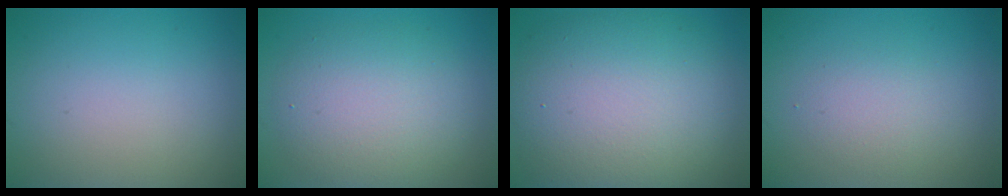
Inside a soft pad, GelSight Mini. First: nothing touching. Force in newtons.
{"total": 5.9, "press": 5.9, "slide": 0.3}
{"total": 11.8, "press": 11.8, "slide": 0.5}
{"total": 2.0, "press": 2.0, "slide": 0.1}